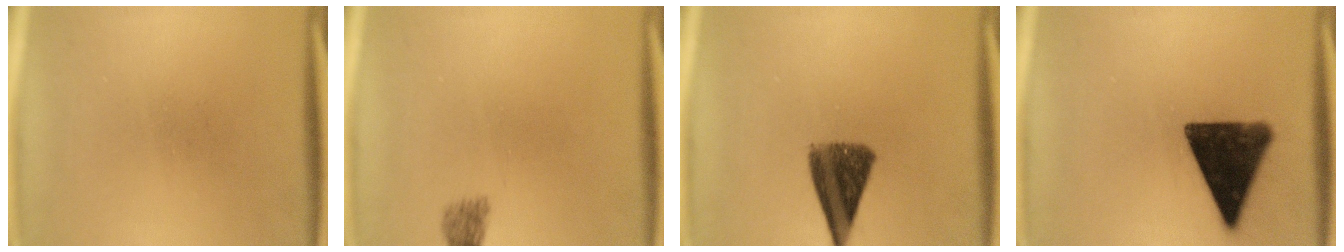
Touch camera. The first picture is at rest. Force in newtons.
{"total": 2.1}
{"total": 9.4}
{"total": 14.4}